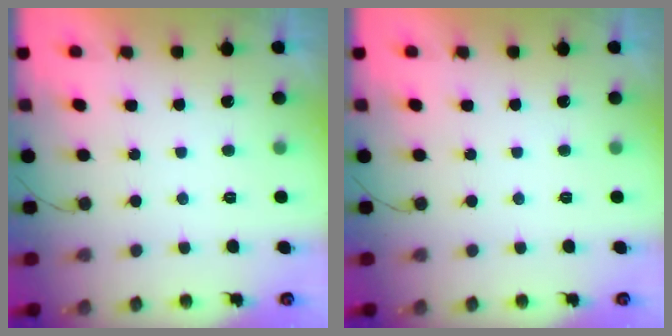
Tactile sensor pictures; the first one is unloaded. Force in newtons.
{"total": 0.0}